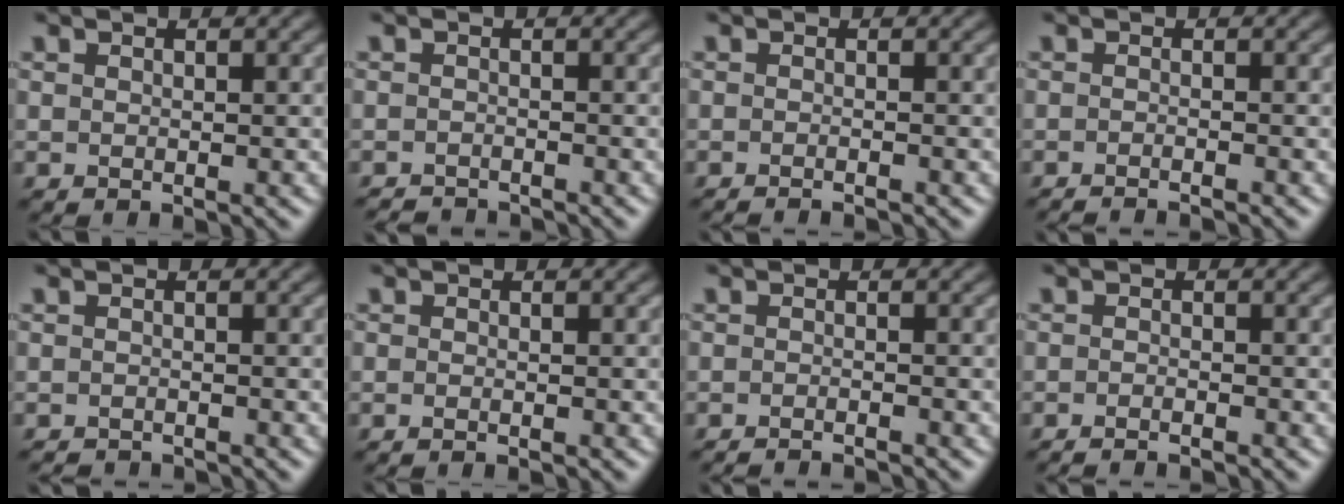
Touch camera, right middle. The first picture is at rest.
{"total": 2.7, "force": [-2.6, 0.4, 0.5], "torque": [-0.005, -0.009, -0.044]}
{"total": 1.9, "force": [-1.2, 0.5, 1.3], "torque": [-0.006, -0.002, -0.024]}
{"total": 2.2, "force": [-1.6, 0.5, 1.4], "torque": [-0.011, -0.003, -0.032]}
{"total": 2.4, "force": [-2.3, 0.3, 0.5], "torque": [-0.005, -0.011, -0.038]}
{"total": 1.1, "force": [-0.5, 0.4, 0.9], "torque": [-0.006, -0.006, -0.014]}
{"total": 2.3, "force": [-1.9, 0.4, 1.3], "torque": [-0.010, -0.002, -0.034]}
{"total": 1.8, "force": [-1.3, 0.4, 1.1], "torque": [-0.016, -0.003, -0.027]}